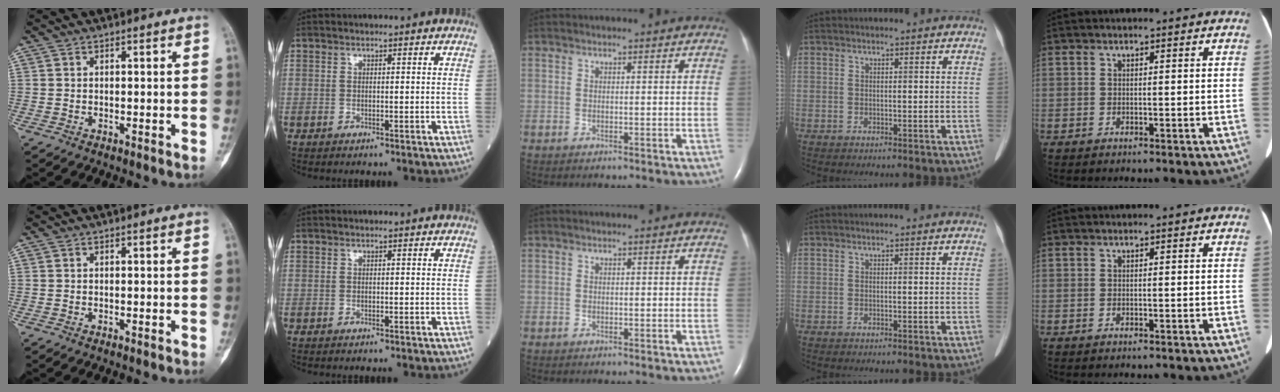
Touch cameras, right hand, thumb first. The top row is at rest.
{}